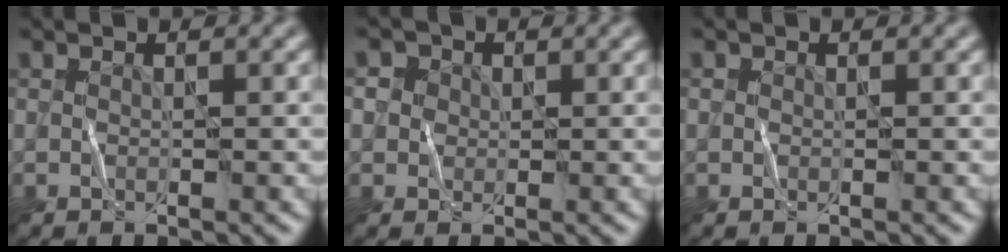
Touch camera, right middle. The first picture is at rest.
{"total": 1.9, "force": [0.8, 1.7, 0.3], "torque": [0.003, 0.007, -0.009]}
{"total": 0.0}